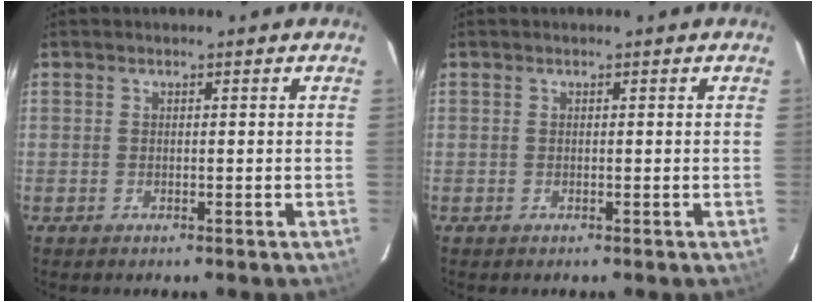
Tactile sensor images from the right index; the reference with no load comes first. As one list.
[{"total": 0.0}]